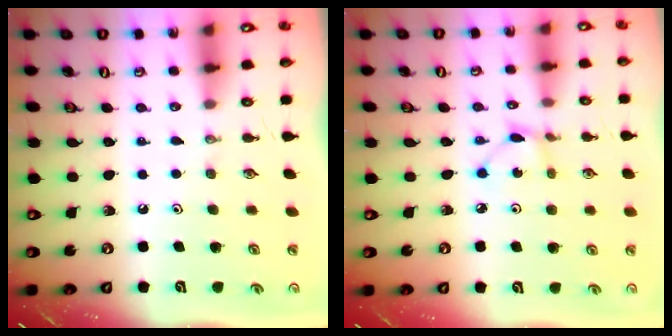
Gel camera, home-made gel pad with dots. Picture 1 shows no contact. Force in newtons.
{"total": 1.9, "press": 1.9, "slide": 0.2}